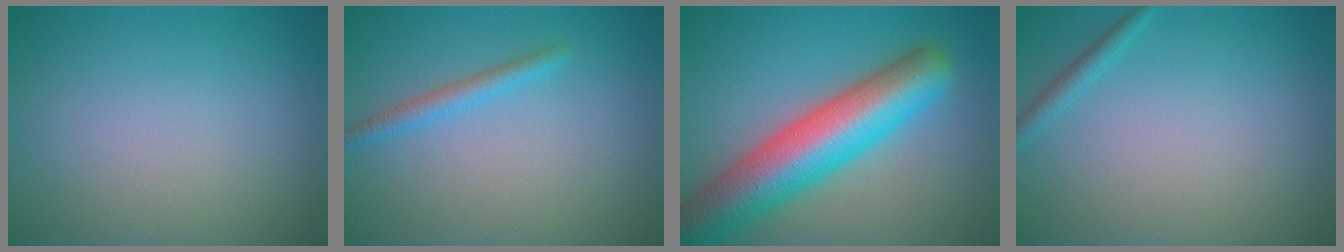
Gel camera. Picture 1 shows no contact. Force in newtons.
{"total": 1.6, "press": 1.6, "slide": 0.1}
{"total": 10.3, "press": 10.3, "slide": 0.4}
{"total": 1.1, "press": 1.1, "slide": 0.1}